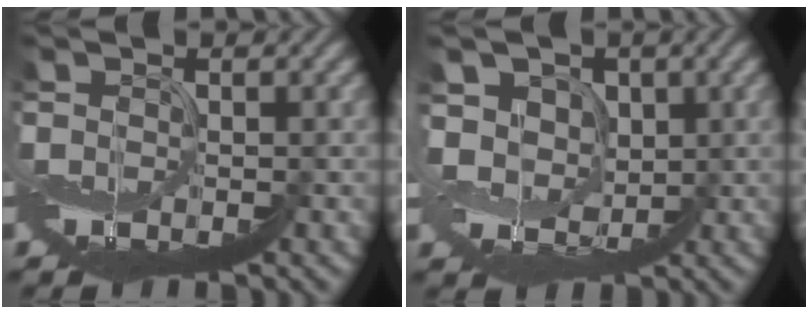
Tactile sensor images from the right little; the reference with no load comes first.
{"total": 4.4, "force": [2.8, 3.2, 1.1], "torque": [-0.025, 0.025, 0.014]}